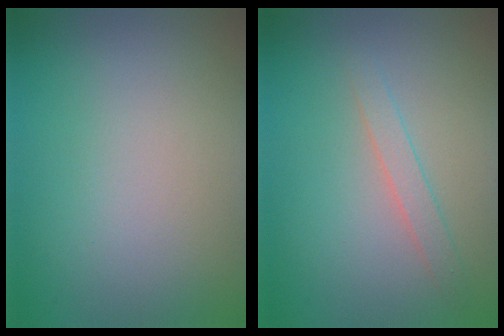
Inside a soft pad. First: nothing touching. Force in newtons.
{"total": 1.5, "press": 1.5, "slide": 0.1}